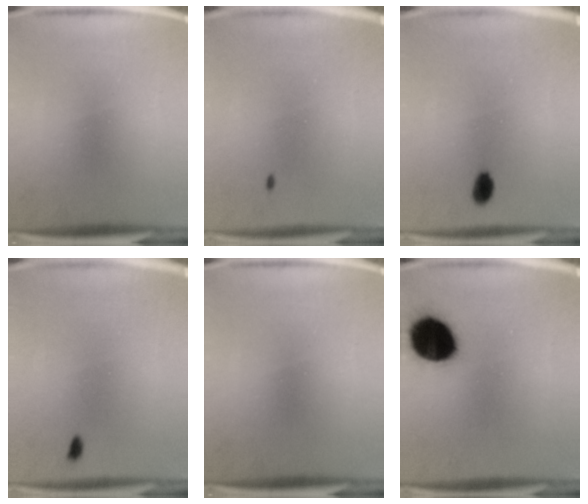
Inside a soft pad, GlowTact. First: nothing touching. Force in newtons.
{"total": 0.7}
{"total": 3.1}
{"total": 0.7}
{"total": 0.0}
{"total": 17.2}